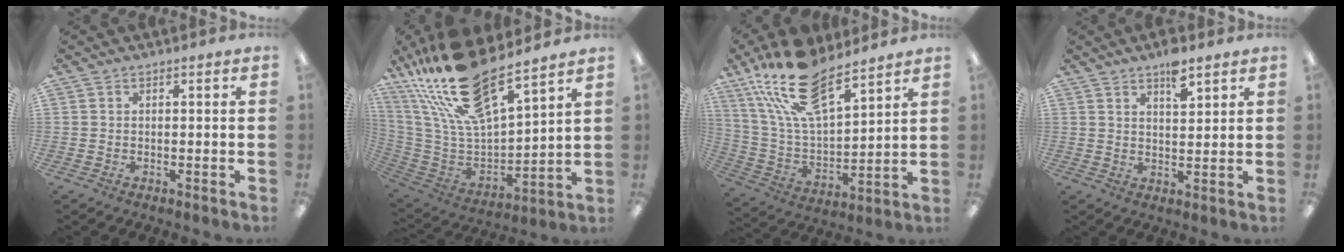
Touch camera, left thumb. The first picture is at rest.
{"total": 23.8, "force": [18.4, 7.0, 13.4], "torque": [-0.263, -0.116, 0.320]}
{"total": 19.9, "force": [14.3, 7.7, 11.5], "torque": [-0.240, -0.073, 0.254]}
{"total": 5.8, "force": [4.2, 2.1, 3.4], "torque": [-0.044, -0.024, 0.069]}